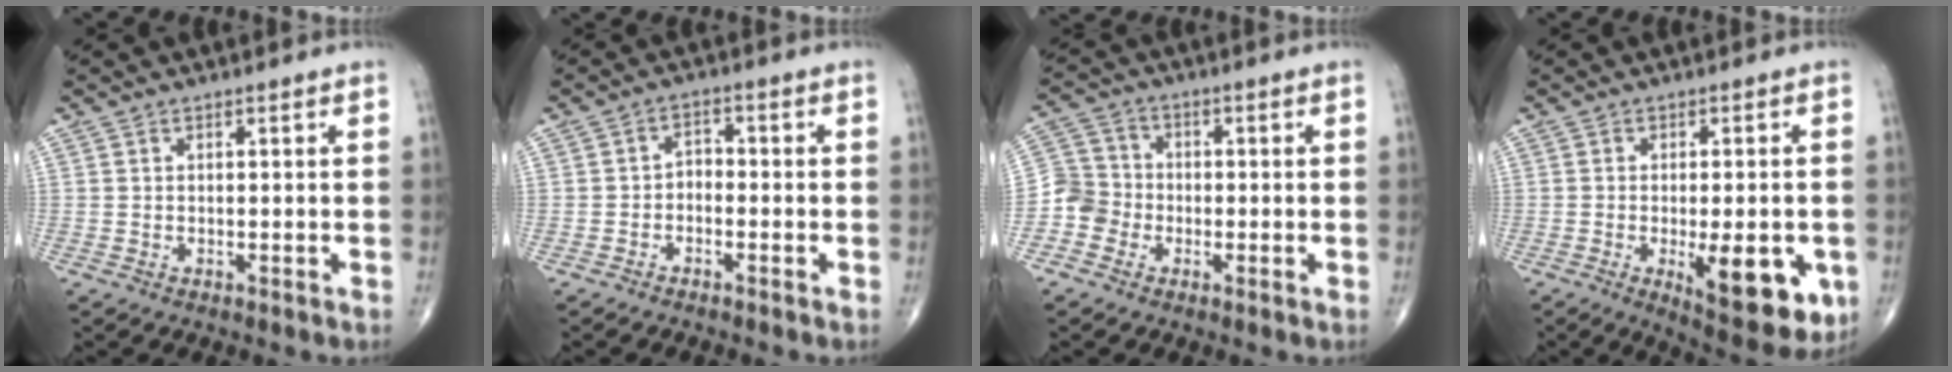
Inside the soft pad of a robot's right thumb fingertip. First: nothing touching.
{"total": 2.5, "force": [-1.3, 1.6, 1.4], "torque": [-0.012, 0.022, -0.029]}
{"total": 6.0, "force": [-2.5, 5.4, 0.9], "torque": [0.003, 0.020, -0.061]}
{"total": 14.3, "force": [-4.1, 5.2, 12.7], "torque": [-0.145, -0.015, -0.041]}